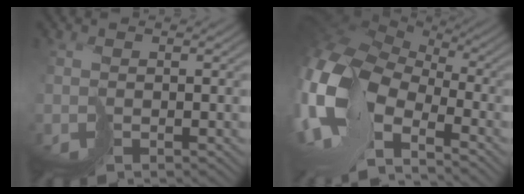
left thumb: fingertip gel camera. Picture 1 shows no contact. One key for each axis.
{"total": 16.3, "fx": -3.0, "fy": 10.6, "fz": 12.1, "tx": -0.306, "ty": -0.022, "tz": -0.045}